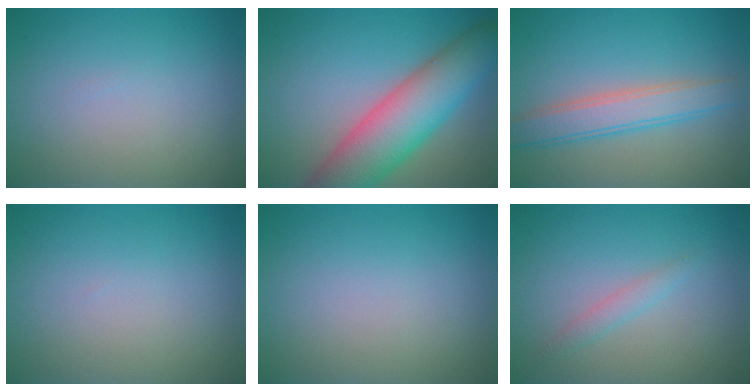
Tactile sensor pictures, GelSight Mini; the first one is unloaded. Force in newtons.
{"total": 9.7, "press": 9.7, "slide": 0.4}
{"total": 4.2, "press": 4.2, "slide": 0.2}
{"total": 0.0}
{"total": 0.0}
{"total": 1.2, "press": 1.2, "slide": 0.0}